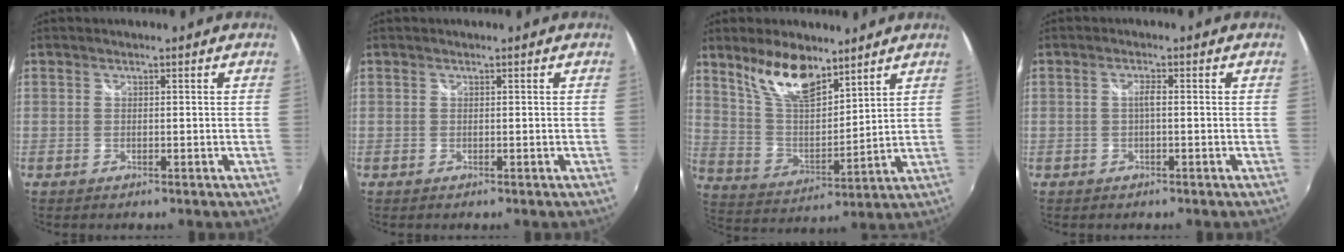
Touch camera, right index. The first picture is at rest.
{"total": 0.0}
{"total": 13.1, "force": [9.2, 5.0, 7.9], "torque": [-0.145, 0.006, 0.182]}
{"total": 1.4, "force": [-0.3, 0.2, 1.4], "torque": [-0.025, 0.004, -0.007]}